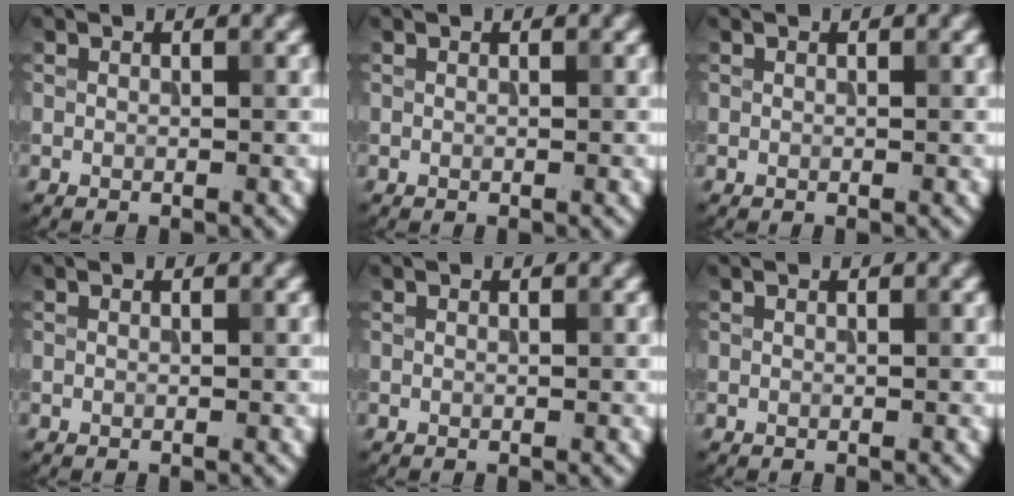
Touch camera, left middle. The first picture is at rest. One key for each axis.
{"total": 0.0}
{"total": 0.0}
{"total": 0.0}
{"total": 0.0}
{"total": 0.0}